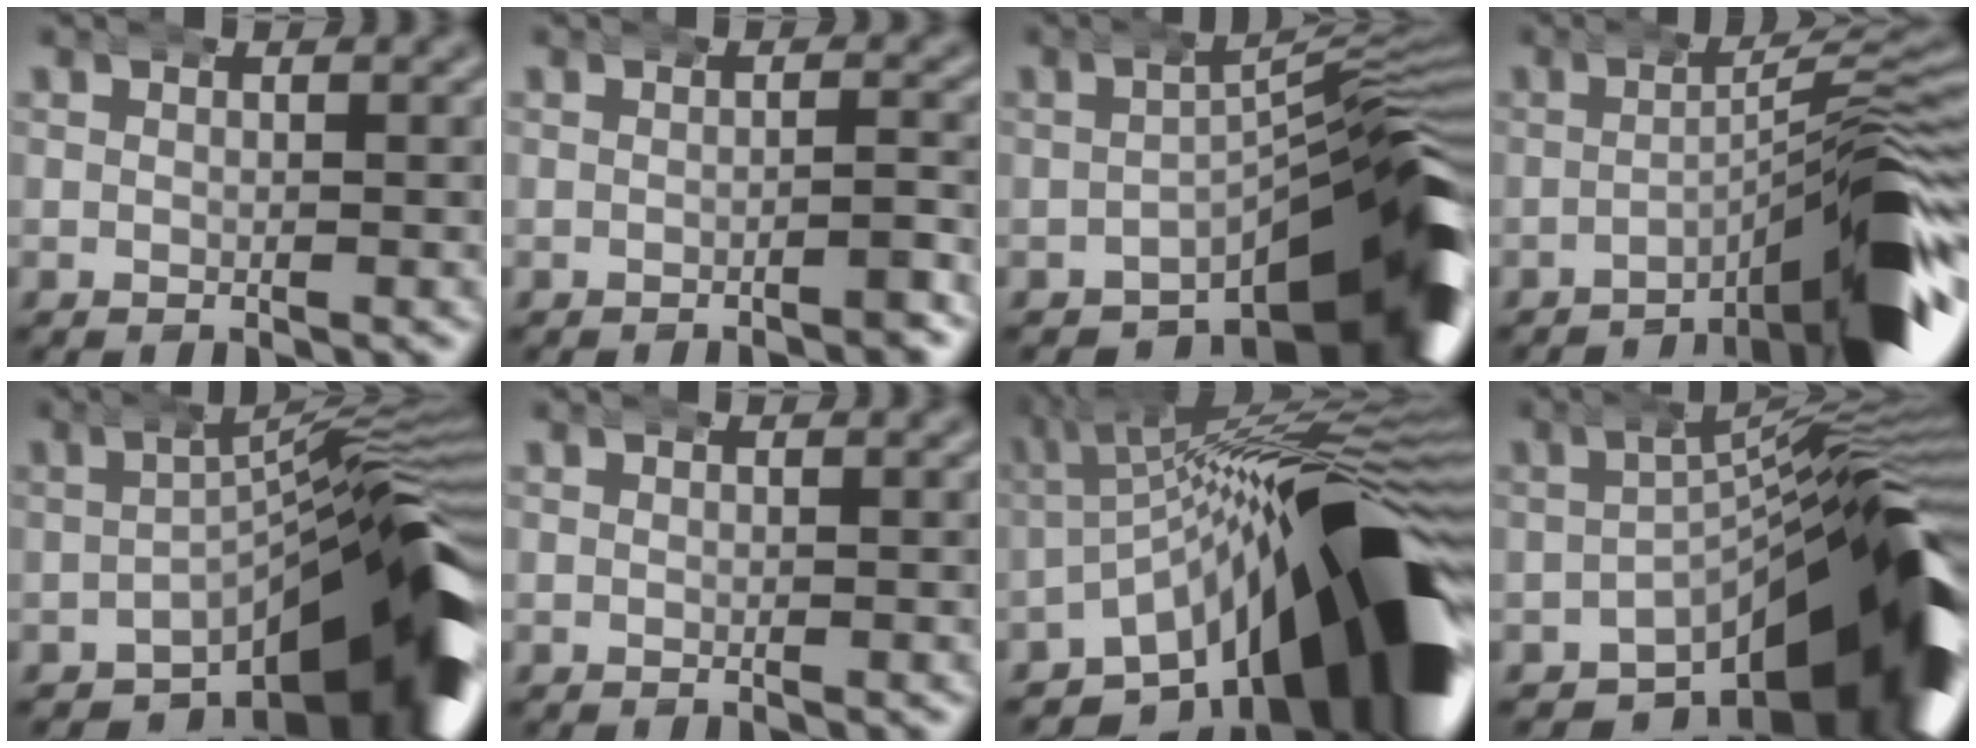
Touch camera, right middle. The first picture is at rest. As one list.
[{"total": 1.4, "force": [-0.9, 0.3, 1.0], "torque": [-0.012, 0.004, -0.021]}, {"total": 16.5, "force": [-6.7, 7.0, 13.3], "torque": [-0.132, -0.012, -0.088]}, {"total": 9.1, "force": [-4.0, 1.6, 8.0], "torque": [-0.099, 0.008, -0.060]}, {"total": 16.7, "force": [-6.7, 6.8, 13.8], "torque": [-0.144, -0.010, -0.091]}, {"total": 0.0}, {"total": 22.0, "force": [-5.9, 9.9, 18.8], "torque": [-0.254, -0.016, -0.081]}, {"total": 18.6, "force": [-7.2, 7.9, 15.2], "torque": [-0.165, -0.015, -0.093]}]